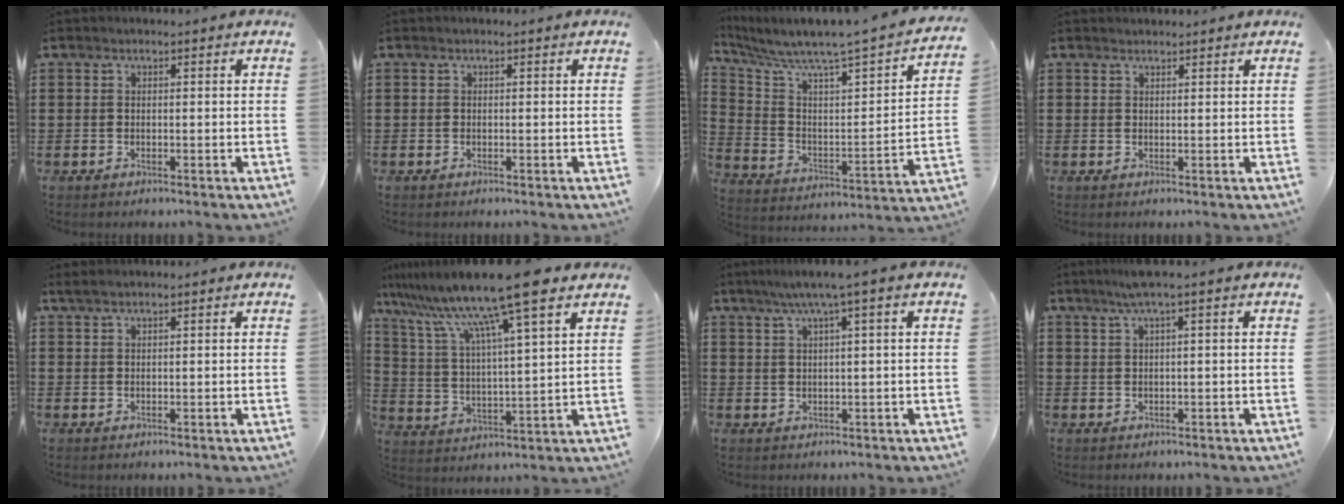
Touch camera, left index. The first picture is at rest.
{"total": 0.0}
{"total": 4.7, "force": [4.0, -0.1, 2.4], "torque": [-0.071, -0.051, 0.056]}
{"total": 1.1, "force": [1.1, 0.2, 0.0], "torque": [-0.003, 0.000, 0.021]}
{"total": 1.3, "force": [1.1, 0.1, 0.7], "torque": [-0.015, 0.000, 0.021]}
{"total": 13.1, "force": [10.2, -0.3, 8.1], "torque": [-0.193, -0.049, 0.166]}
{"total": 3.4, "force": [1.6, -0.4, 3.0], "torque": [-0.060, -0.003, 0.024]}
{"total": 2.5, "force": [1.3, -0.3, 2.2], "torque": [-0.041, 0.000, 0.023]}